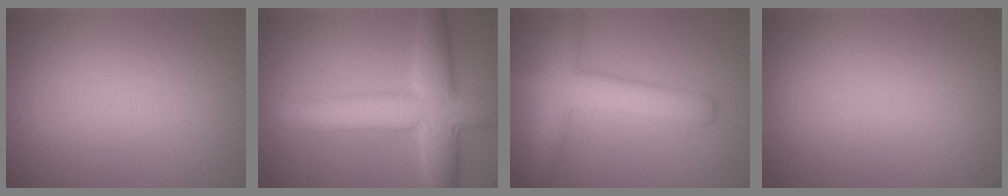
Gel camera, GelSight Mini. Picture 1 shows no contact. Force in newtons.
{"total": 8.2, "press": 8.2, "slide": 0.3}
{"total": 5.5, "press": 5.5, "slide": 0.2}
{"total": 0.0}